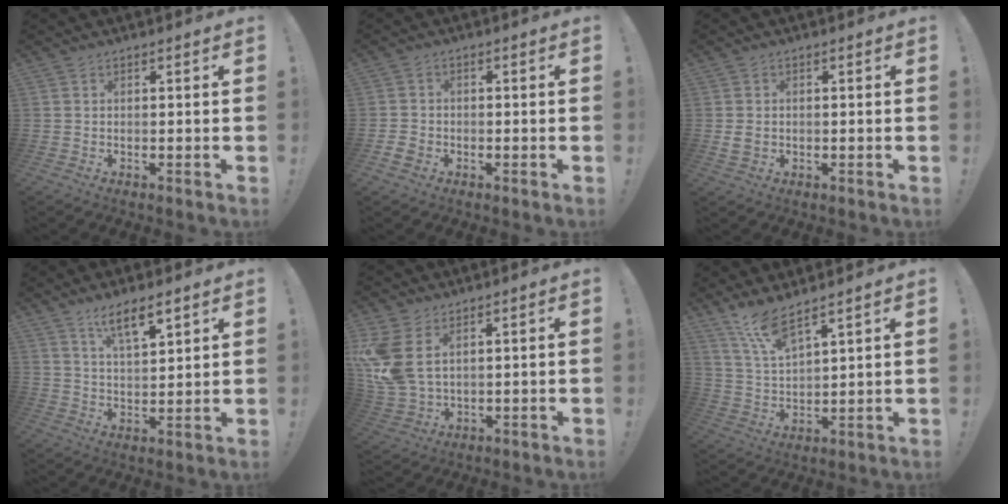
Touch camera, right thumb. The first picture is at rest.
{"total": 3.2, "force": [-1.7, 2.2, 1.6], "torque": [-0.041, 0.006, -0.031]}
{"total": 2.6, "force": [0.1, 2.0, 1.7], "torque": [-0.022, 0.004, 0.003]}
{"total": 8.6, "force": [6.1, 2.2, 5.7], "torque": [-0.092, -0.033, 0.105]}
{"total": 11.3, "force": [3.9, 7.3, 7.7], "torque": [-0.168, -0.014, 0.080]}
{"total": 9.0, "force": [7.5, 1.4, 4.7], "torque": [-0.106, -0.038, 0.137]}